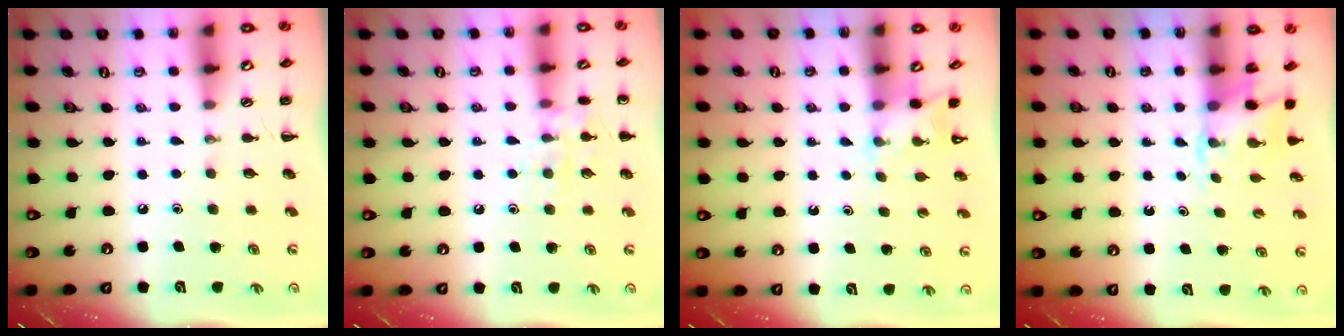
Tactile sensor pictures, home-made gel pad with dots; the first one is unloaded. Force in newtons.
{"total": 8.8, "press": 8.7, "slide": 1.5}
{"total": 3.5, "press": 3.3, "slide": 1.1}
{"total": 2.8, "press": 2.6, "slide": 1.0}